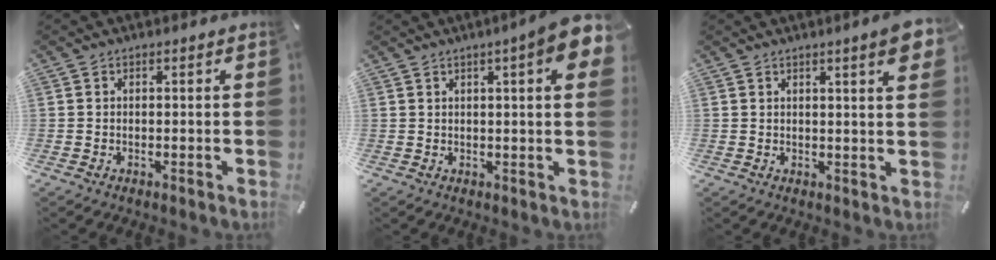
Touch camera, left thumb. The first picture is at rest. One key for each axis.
{"total": 8.0, "fx": 3.5, "fy": 1.0, "fz": 7.1, "tx": -0.104, "ty": -0.015, "tz": 0.054}
{"total": 6.0, "fx": 2.9, "fy": 0.7, "fz": 5.2, "tx": -0.077, "ty": -0.011, "tz": 0.044}